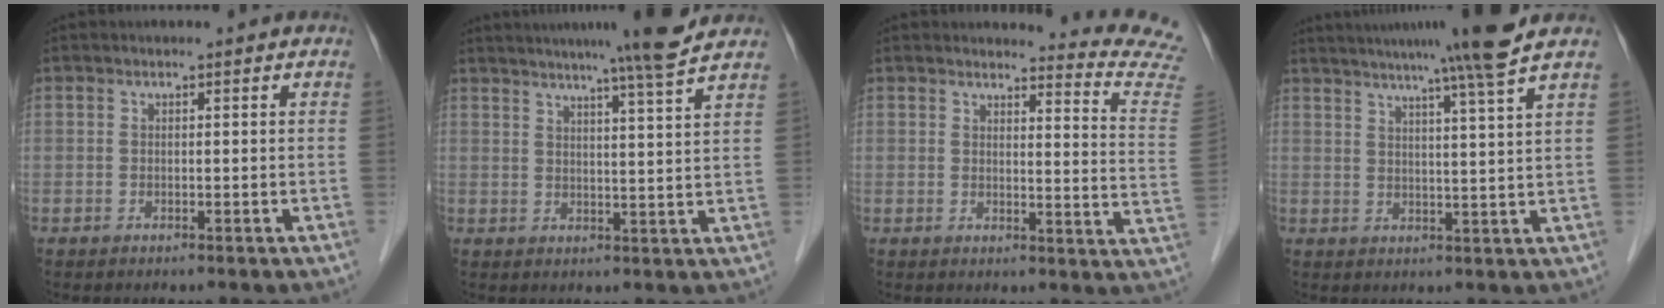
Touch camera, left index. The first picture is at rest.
{"total": 10.6, "force": [9.1, -1.6, 5.2], "torque": [-0.080, 0.001, 0.113]}
{"total": 11.6, "force": [11.5, -1.7, 0.2], "torque": [-0.002, -0.135, 0.101]}
{"total": 11.3, "force": [9.4, -2.5, 5.8], "torque": [-0.092, -0.012, 0.123]}